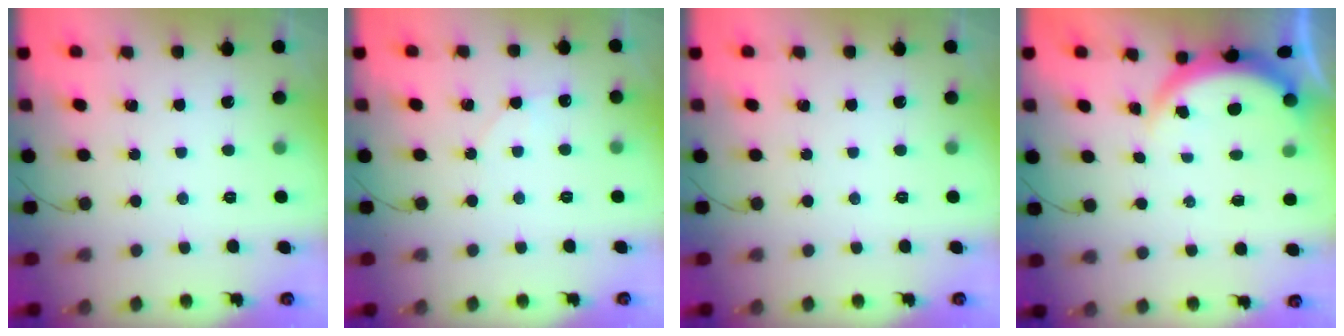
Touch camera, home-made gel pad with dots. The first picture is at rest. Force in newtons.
{"total": 4.2, "press": 3.6, "slide": 2.1}
{"total": 0.0}
{"total": 3.8, "press": 3.7, "slide": 0.6}